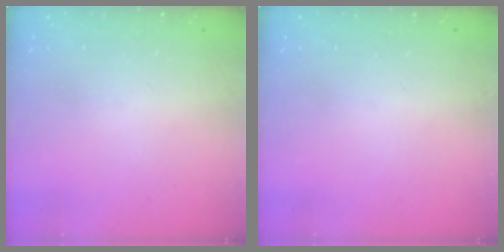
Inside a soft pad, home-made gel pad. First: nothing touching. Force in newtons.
{"total": 0.0}